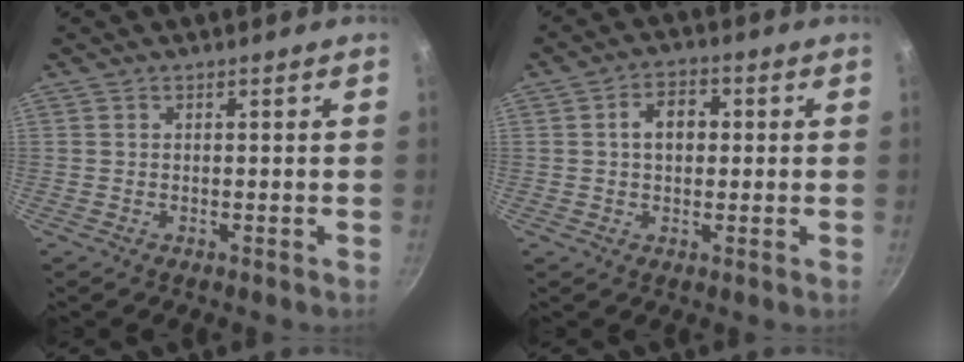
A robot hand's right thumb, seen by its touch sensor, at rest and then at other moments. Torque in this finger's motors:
{"motor_torque": [0.11, 1.42, 0.49, 0.00, 0.01]}